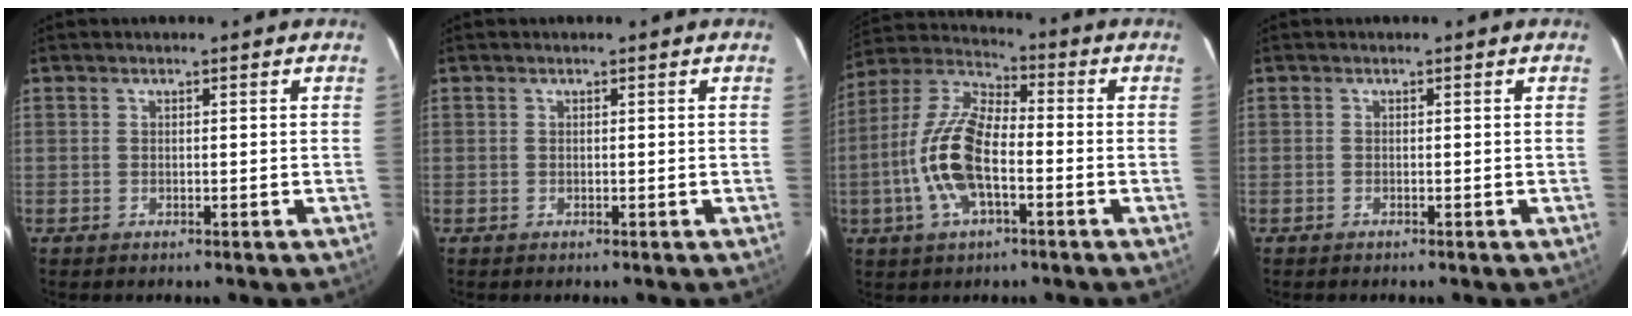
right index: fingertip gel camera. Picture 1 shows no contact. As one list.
[{"total": 0.0}, {"total": 14.2, "force": [-3.6, 6.1, 12.3], "torque": [-0.260, 0.005, -0.075]}, {"total": 0.0}]